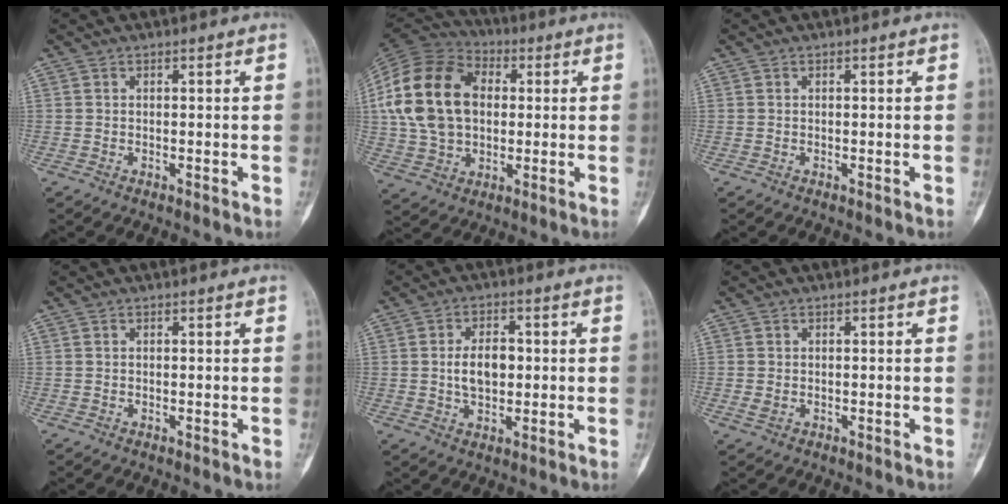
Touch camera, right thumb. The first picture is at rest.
{"total": 20.5, "force": [2.4, 14.5, 14.3], "torque": [-0.268, 0.020, 0.045]}
{"total": 0.0}
{"total": 0.0}
{"total": 6.6, "force": [0.1, 4.2, 5.1], "torque": [-0.076, 0.007, 0.002]}
{"total": 1.5, "force": [-0.3, 1.1, 0.9], "torque": [-0.022, 0.001, -0.003]}